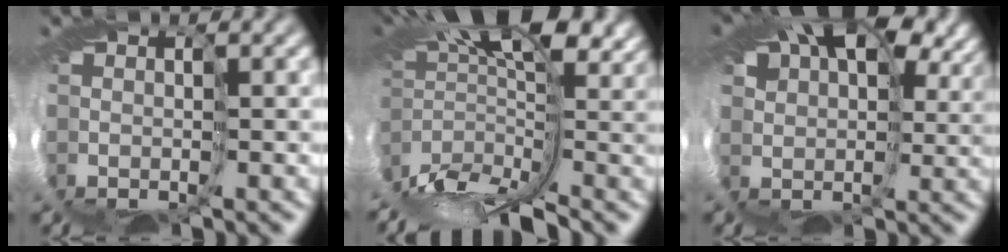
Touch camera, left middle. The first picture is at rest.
{"total": 10.1, "force": [-3.6, 2.7, 9.1], "torque": [-0.159, 0.007, -0.065]}
{"total": 13.7, "force": [8.0, 8.5, 7.2], "torque": [-0.158, 0.040, 0.146]}